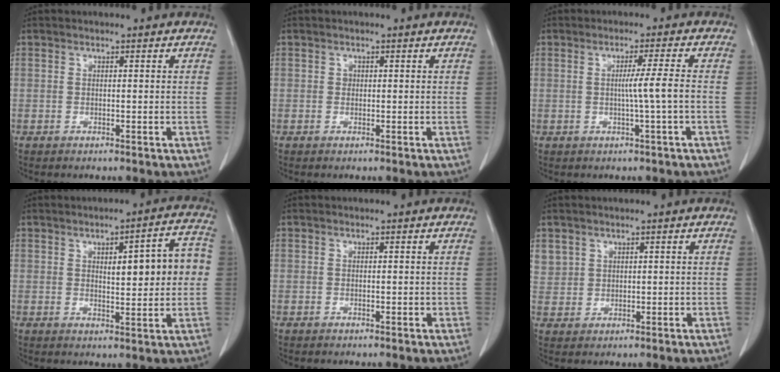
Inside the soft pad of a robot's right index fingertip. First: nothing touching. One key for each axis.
{"total": 0.6, "fx": 0.1, "fy": 0.5, "fz": 0.1, "tx": 0.001, "ty": 0.002, "tz": 0.002}
{"total": 3.9, "fx": -0.5, "fy": -1.2, "fz": 3.6, "tx": -0.060, "ty": -0.003, "tz": -0.008}
{"total": 9.6, "fx": 1.3, "fy": 2.4, "fz": 9.2, "tx": -0.119, "ty": 0.023, "tz": 0.020}
{"total": 0.7, "fx": -0.1, "fy": 0.5, "fz": 0.5, "tx": -0.004, "ty": 0.002, "tz": 0.001}
{"total": 4.1, "fx": 2.1, "fy": 3.5, "fz": 0.4, "tx": -0.004, "ty": 0.009, "tz": 0.049}